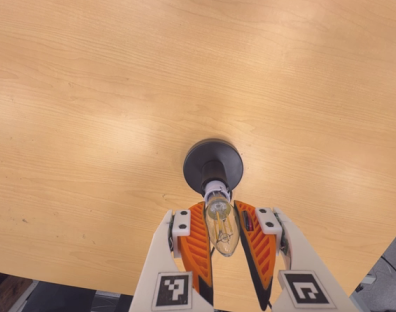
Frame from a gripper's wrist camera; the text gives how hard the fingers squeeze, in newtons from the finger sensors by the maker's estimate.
{"total": 14.2, "left": 14.3, "right": 14.1}